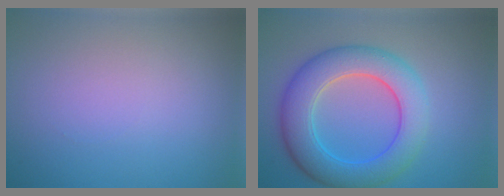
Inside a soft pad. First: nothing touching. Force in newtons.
{"total": 7.3, "press": 7.3, "slide": 0.3}